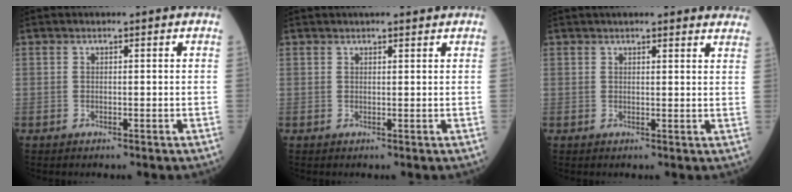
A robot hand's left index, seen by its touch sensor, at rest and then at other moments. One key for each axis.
{"total": 3.3, "fx": 2.8, "fy": 0.6, "fz": 1.5, "tx": -0.017, "ty": 0.021, "tz": 0.038}
{"total": 12.8, "fx": 11.6, "fy": 2.1, "fz": 4.9, "tx": -0.041, "ty": 0.021, "tz": 0.123}